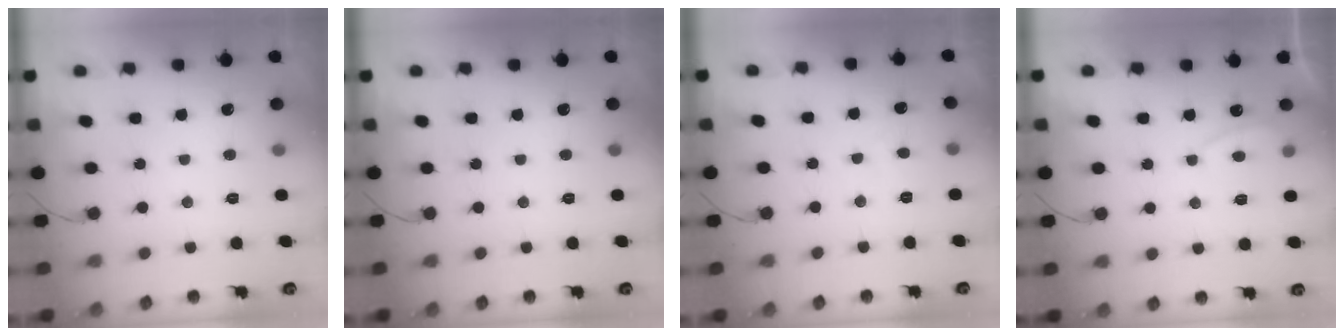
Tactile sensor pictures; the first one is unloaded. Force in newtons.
{"total": 0.0}
{"total": 1.5, "press": 1.4, "slide": 0.6}
{"total": 1.5, "press": 1.3, "slide": 0.6}